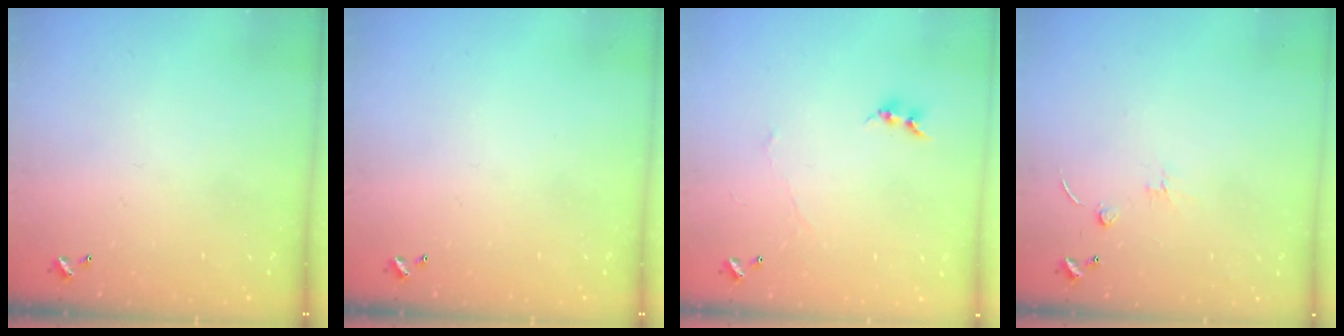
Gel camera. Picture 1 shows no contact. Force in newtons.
{"total": 0.0}
{"total": 1.5, "press": 1.4, "slide": 0.5}
{"total": 1.3, "press": 1.2, "slide": 0.5}